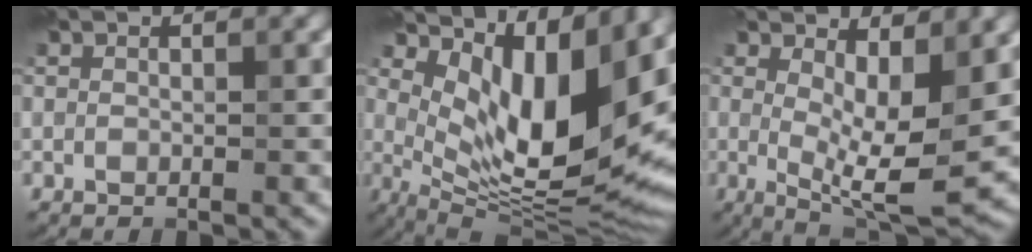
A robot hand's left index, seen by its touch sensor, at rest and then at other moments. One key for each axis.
{"total": 12.9, "fx": 3.3, "fy": 5.1, "fz": 11.3, "tx": -0.178, "ty": -0.023, "tz": 0.068}
{"total": 7.9, "fx": 0.8, "fy": 2.4, "fz": 7.4, "tx": -0.123, "ty": -0.015, "tz": 0.017}